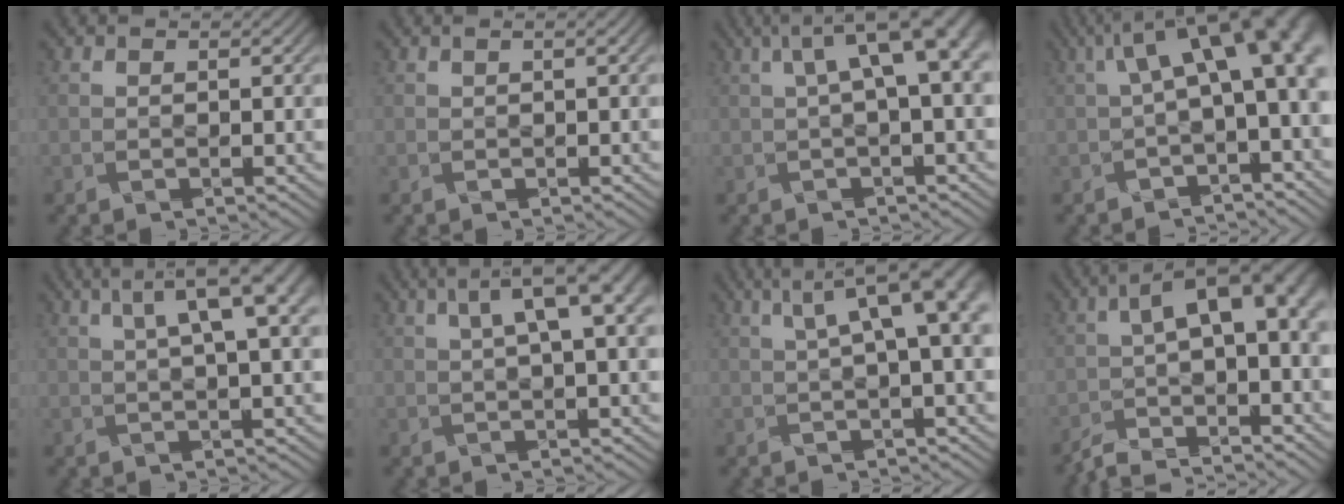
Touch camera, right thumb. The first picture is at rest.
{"total": 1.5, "force": [0.5, 0.4, 1.4], "torque": [-0.016, 0.001, -0.003]}
{"total": 7.6, "force": [1.8, 2.1, 7.1], "torque": [-0.099, 0.024, 0.030]}
{"total": 11.4, "force": [2.0, 4.3, 10.3], "torque": [-0.149, 0.014, 0.040]}
{"total": 8.1, "force": [3.0, 1.8, 7.3], "torque": [-0.089, 0.027, 0.047]}
{"total": 7.5, "force": [2.3, 1.8, 6.9], "torque": [-0.089, 0.025, 0.041]}
{"total": 8.3, "force": [2.3, 2.2, 7.7], "torque": [-0.093, 0.027, 0.038]}
{"total": 8.8, "force": [-3.2, 3.0, 7.6], "torque": [-0.119, -0.005, -0.056]}